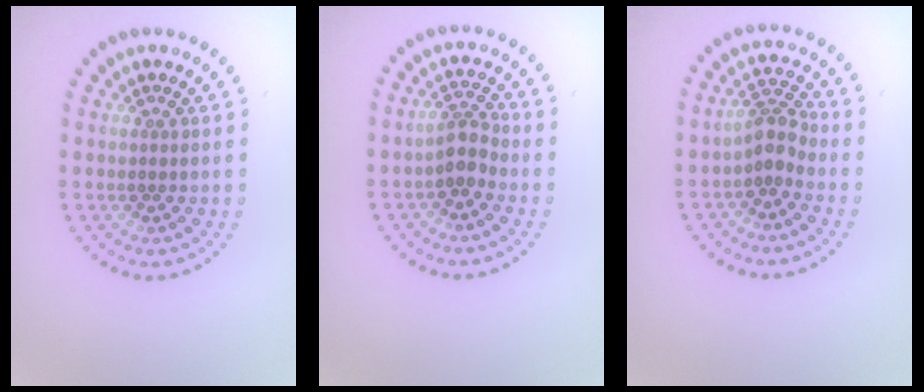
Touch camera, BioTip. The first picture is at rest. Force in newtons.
{"total": 2.3, "press": 1.9, "slide": 1.3}
{"total": 2.5, "press": 2.0, "slide": 1.6}